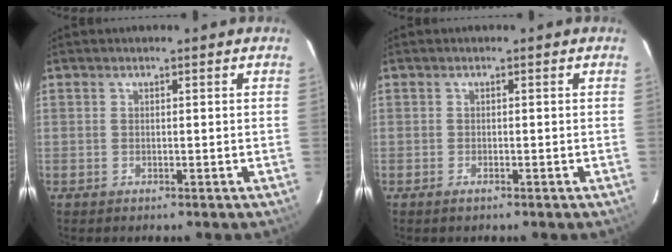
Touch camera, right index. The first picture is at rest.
{"total": 0.8, "force": [-0.6, 0.2, 0.4], "torque": [-0.010, -0.001, -0.011]}